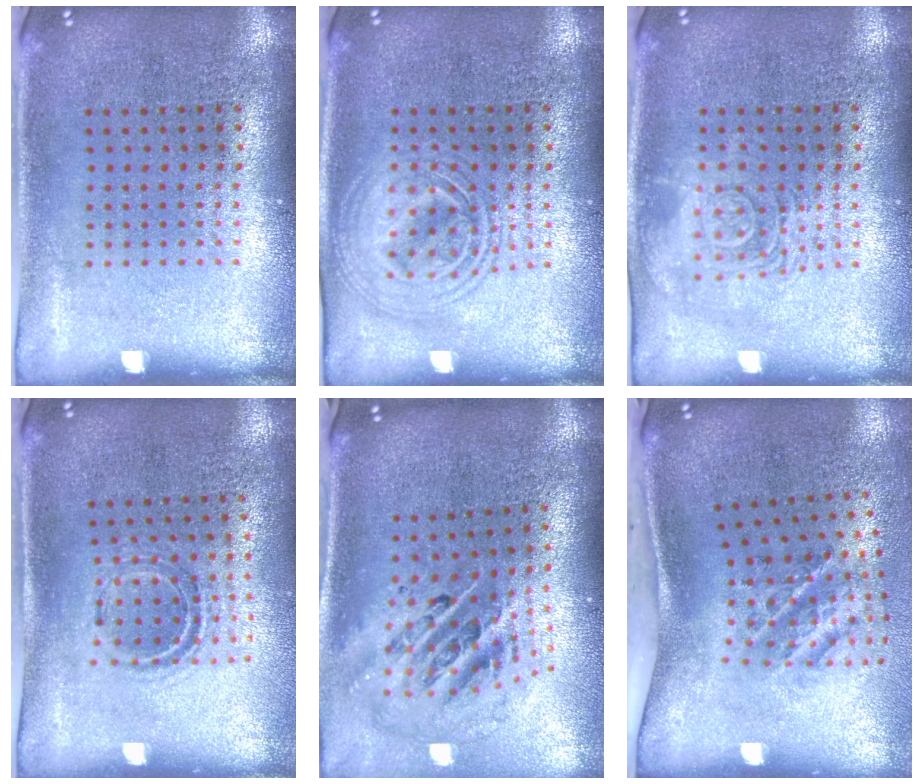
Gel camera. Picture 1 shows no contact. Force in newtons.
{"total": 2.6, "press": 2.6, "slide": 0.3}
{"total": 2.8, "press": 2.8, "slide": 0.4}
{"total": 1.0, "press": 0.9, "slide": 0.3}
{"total": 2.8, "press": 1.9, "slide": 2.1}
{"total": 2.0, "press": 1.3, "slide": 1.6}